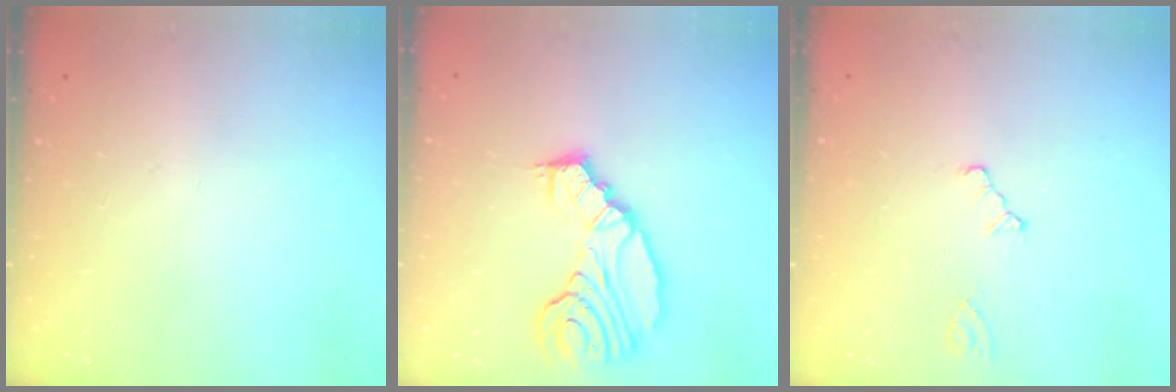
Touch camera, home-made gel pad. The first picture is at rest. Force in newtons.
{"total": 14.4, "press": 13.7, "slide": 4.6}
{"total": 2.0, "press": 2.0, "slide": 0.3}